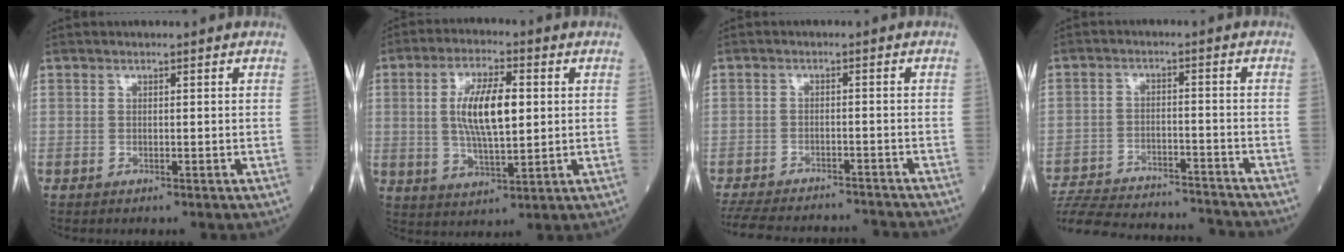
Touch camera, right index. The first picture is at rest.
{"total": 10.2, "force": [1.4, 2.8, 9.7], "torque": [-0.187, 0.005, 0.027]}
{"total": 16.3, "force": [-15.1, 3.6, 5.1], "torque": [-0.128, -0.009, -0.205]}
{"total": 22.0, "force": [-20.7, 3.0, 6.8], "torque": [-0.154, -0.022, -0.297]}